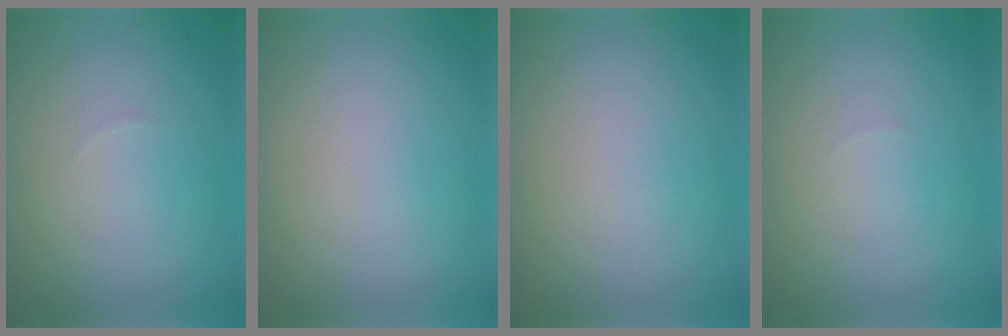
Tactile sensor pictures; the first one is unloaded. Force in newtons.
{"total": 0.0}
{"total": 0.0}
{"total": 0.0}